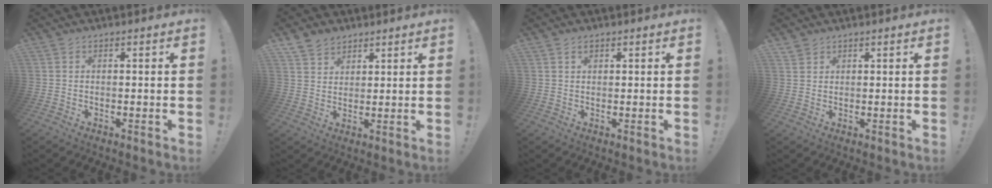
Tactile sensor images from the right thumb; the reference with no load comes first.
{"total": 6.0, "force": [4.4, 3.9, 0.8], "torque": [-0.015, -0.026, 0.088]}
{"total": 1.4, "force": [0.9, 0.8, 0.6], "torque": [-0.003, -0.003, 0.014]}
{"total": 1.9, "force": [1.7, 0.9, 0.0], "torque": [0.001, -0.010, 0.032]}